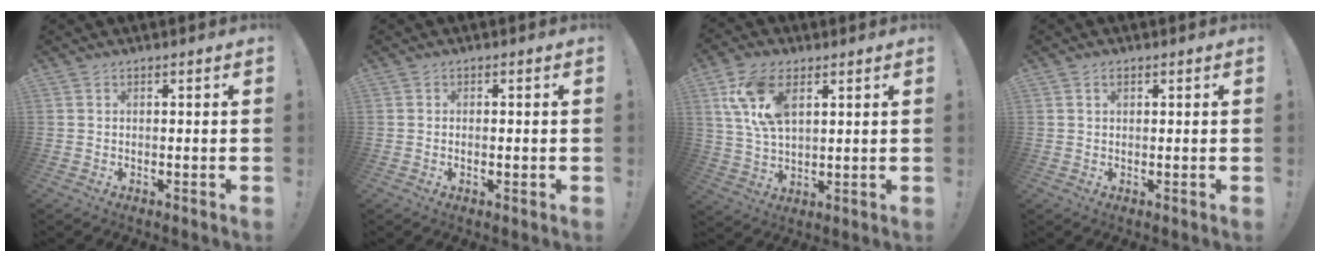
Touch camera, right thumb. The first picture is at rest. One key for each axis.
{"total": 0.9, "fx": -0.2, "fy": 0.3, "fz": 0.9, "tx": -0.007, "ty": -0.001, "tz": -0.004}
{"total": 13.0, "fx": 5.5, "fy": 7.4, "fz": 9.2, "tx": -0.194, "ty": -0.002, "tz": 0.104}
{"total": 1.4, "fx": 0.6, "fy": 0.9, "fz": 0.9, "tx": -0.020, "ty": 0.003, "tz": 0.010}